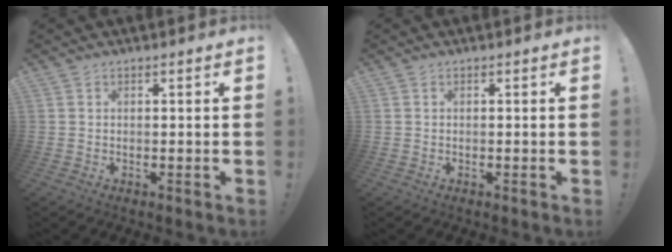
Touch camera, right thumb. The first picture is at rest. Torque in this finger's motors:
{"motor_torque": [-0.21, -0.03, -0.04, 0.13, 0.07]}